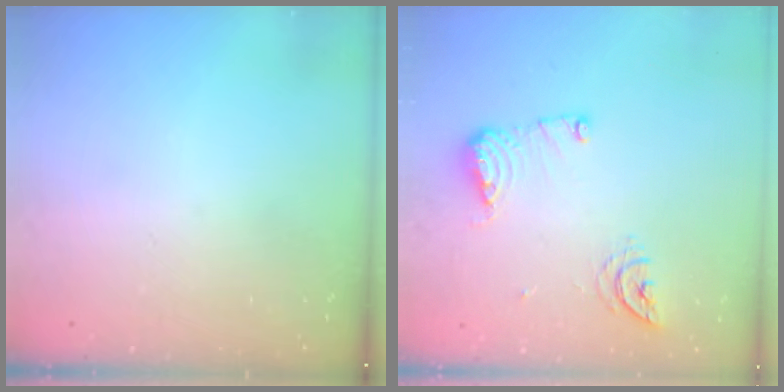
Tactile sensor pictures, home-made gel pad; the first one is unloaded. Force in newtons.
{"total": 10.0, "press": 10.0, "slide": 0.8}